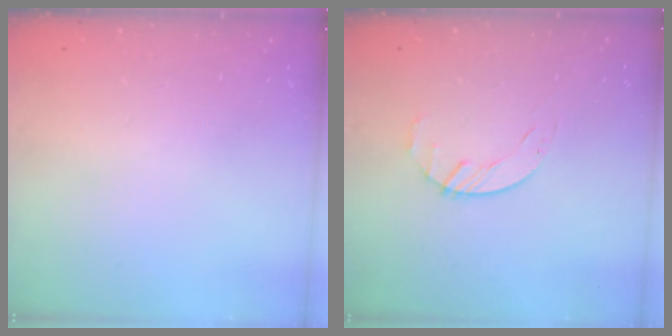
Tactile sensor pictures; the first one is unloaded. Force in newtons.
{"total": 2.1, "press": 2.1, "slide": 0.3}